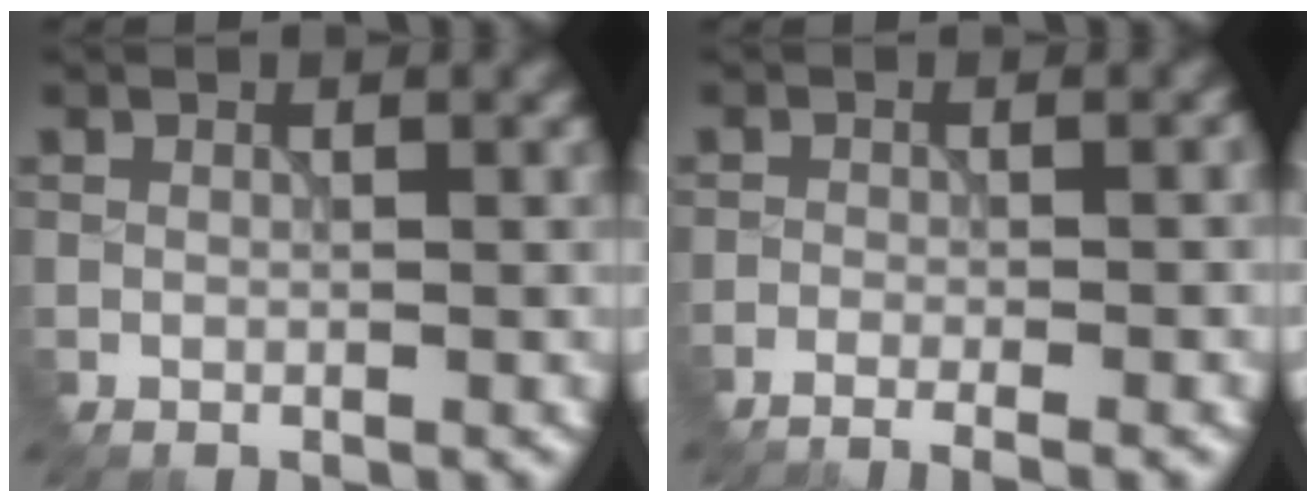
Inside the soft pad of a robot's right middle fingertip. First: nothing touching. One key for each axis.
{"total": 3.7, "fx": -1.9, "fy": 1.2, "fz": 3.0, "tx": -0.005, "ty": 0.006, "tz": -0.034}